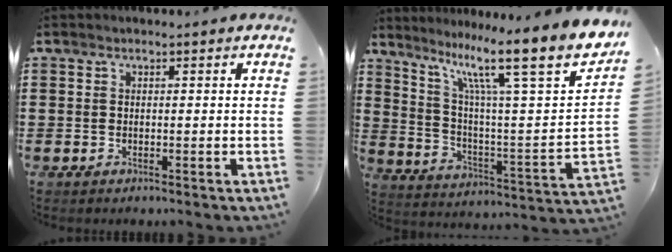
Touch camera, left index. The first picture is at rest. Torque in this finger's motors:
{"motor_torque": [1.32, -0.82, 1.05, 0.21]}